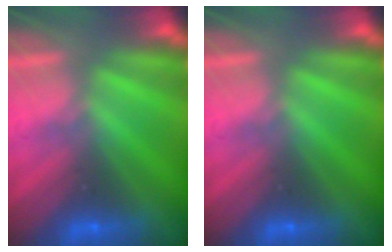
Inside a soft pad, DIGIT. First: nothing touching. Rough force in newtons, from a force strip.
{"total": 0.0}